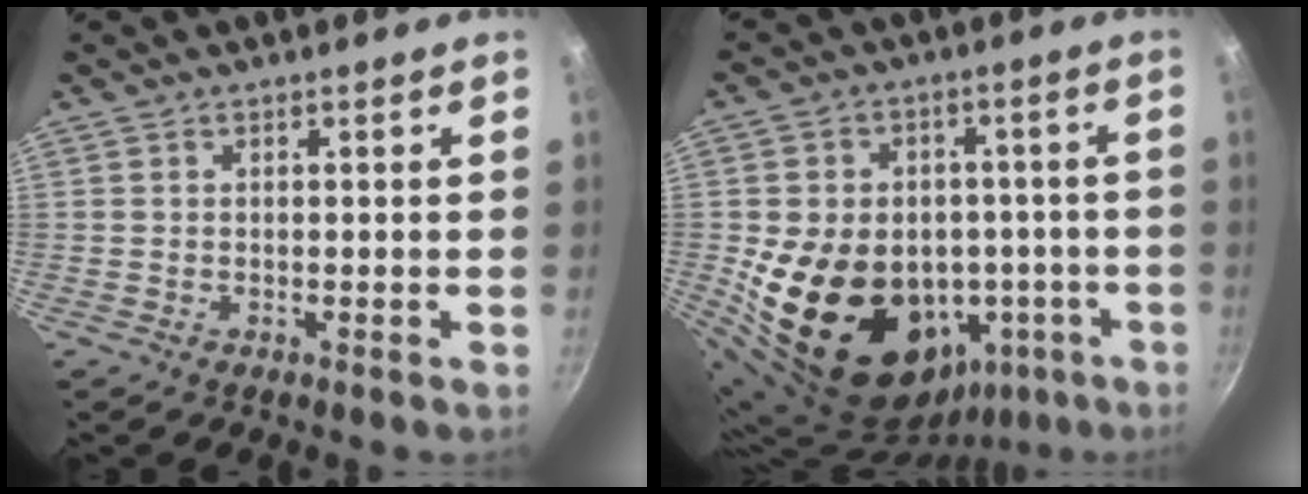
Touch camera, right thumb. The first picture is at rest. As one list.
[{"total": 22.1, "force": [-4.8, 17.0, 13.3], "torque": [-0.186, 0.037, -0.052]}]